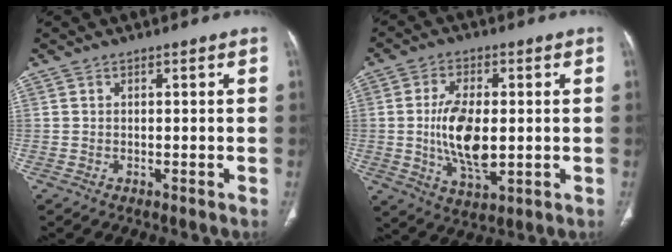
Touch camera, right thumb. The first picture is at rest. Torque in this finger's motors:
{"motor_torque": [2.85, 2.22, 1.27, -0.89, 0.24]}